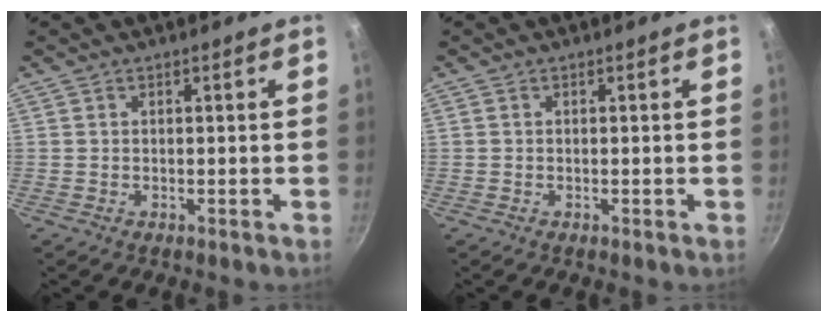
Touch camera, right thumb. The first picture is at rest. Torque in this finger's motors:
{"motor_torque": [-0.42, -0.24, 0.19, -0.03, -0.02]}